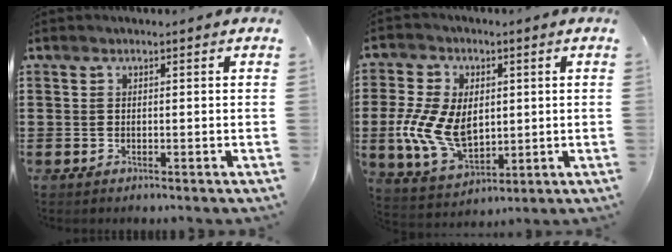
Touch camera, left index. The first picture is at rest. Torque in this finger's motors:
{"motor_torque": [1.08, 1.05, 0.53, 0.21]}